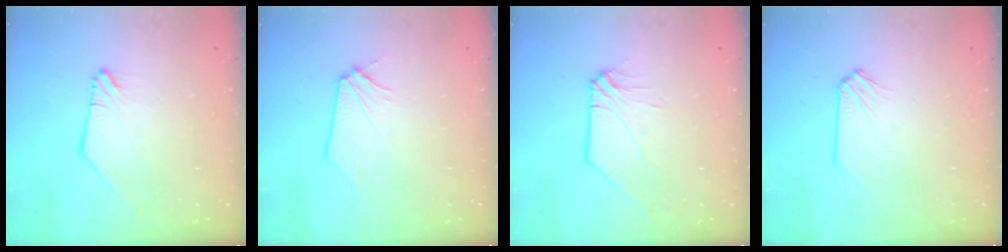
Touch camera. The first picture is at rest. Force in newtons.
{"total": 0.0}
{"total": 1.0, "press": 0.9, "slide": 0.2}
{"total": 0.5, "press": 0.5, "slide": 0.0}